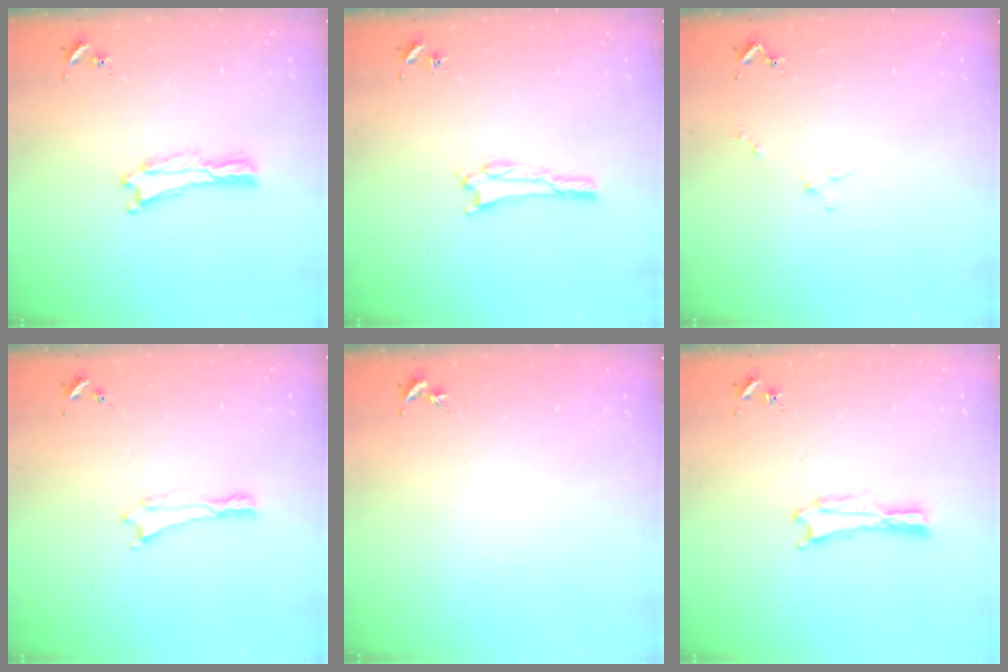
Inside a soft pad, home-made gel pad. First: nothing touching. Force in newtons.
{"total": 1.5, "press": 1.5, "slide": 0.2}
{"total": 1.3, "press": 1.2, "slide": 0.1}
{"total": 0.0}
{"total": 0.0}
{"total": 0.0}